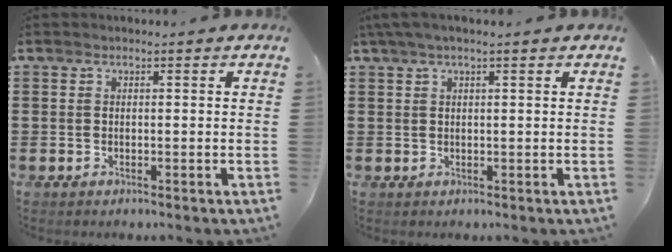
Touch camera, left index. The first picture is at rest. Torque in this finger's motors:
{"motor_torque": [2.14, 0.00, 0.19, 0.07]}